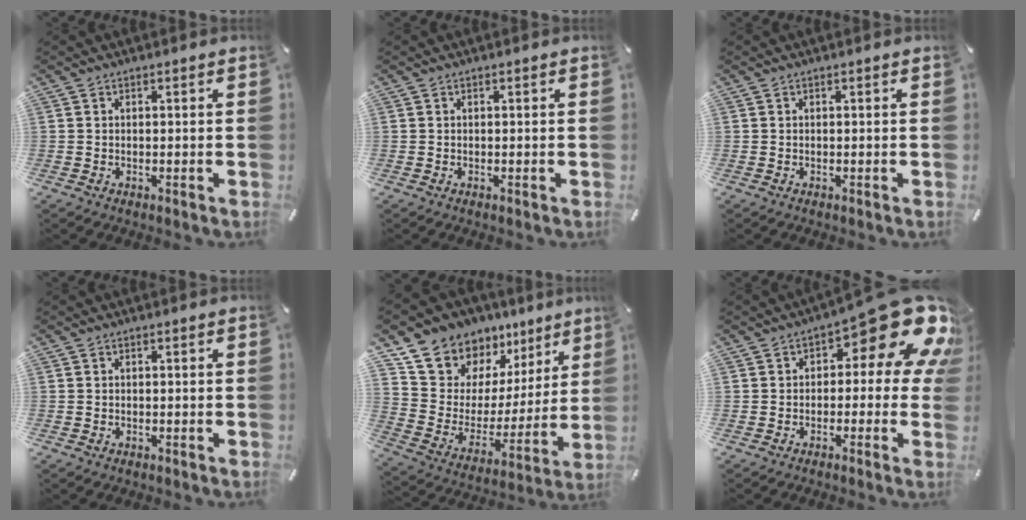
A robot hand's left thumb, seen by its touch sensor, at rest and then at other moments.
{"total": 0.0}
{"total": 0.0}
{"total": 0.0}
{"total": 13.4, "force": [10.7, 8.0, 0.8], "torque": [-0.040, -0.103, 0.198]}
{"total": 17.8, "force": [8.0, 7.2, 14.1], "torque": [-0.174, -0.055, 0.133]}